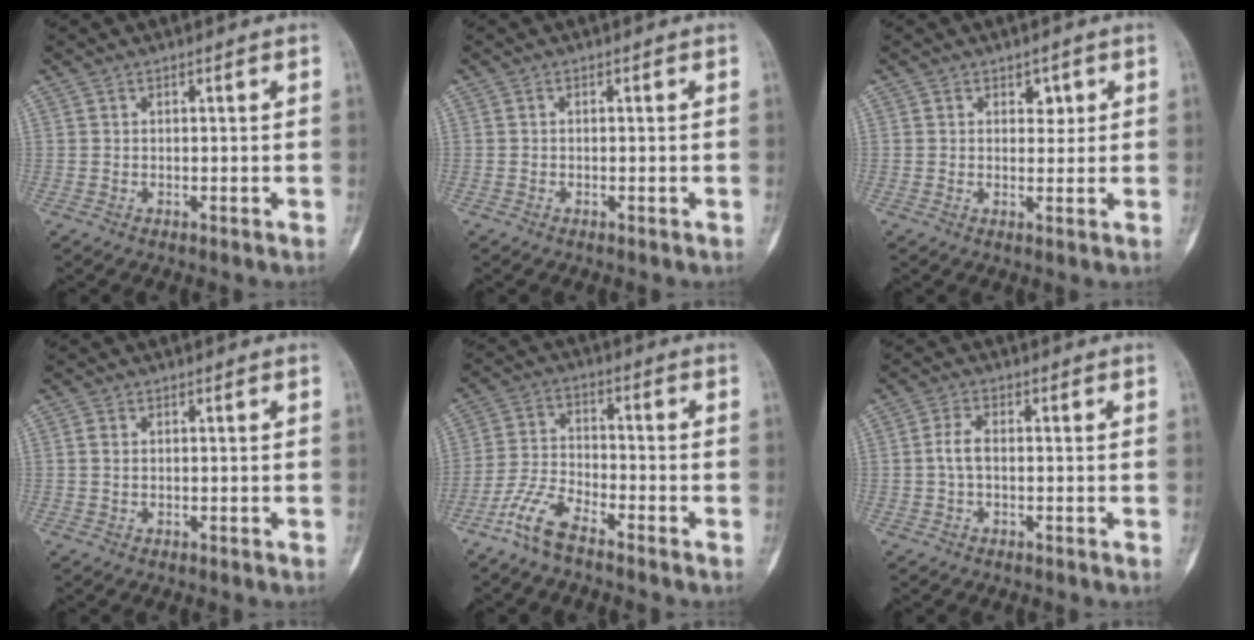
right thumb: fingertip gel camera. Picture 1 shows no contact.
{"total": 0.0}
{"total": 2.6, "force": [1.2, 1.9, 1.3], "torque": [0.008, -0.005, 0.017]}
{"total": 1.4, "force": [0.1, 1.1, 0.9], "torque": [-0.018, -0.001, 0.001]}
{"total": 7.7, "force": [-5.7, 2.6, 4.5], "torque": [-0.102, 0.028, -0.121]}
{"total": 3.3, "force": [-0.3, 1.8, 2.7], "torque": [-0.055, 0.008, -0.010]}